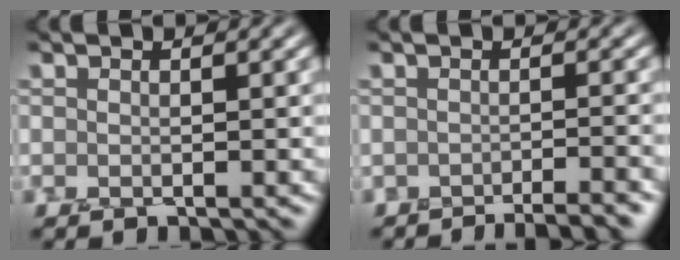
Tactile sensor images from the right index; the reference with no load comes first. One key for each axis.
{"total": 3.5, "fx": -3.0, "fy": 0.7, "fz": 1.7, "tx": 0.007, "ty": 0.007, "tz": -0.032}